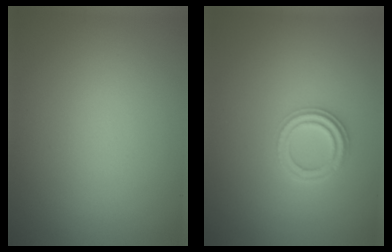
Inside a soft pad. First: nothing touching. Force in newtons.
{"total": 2.3, "press": 2.2, "slide": 0.5}